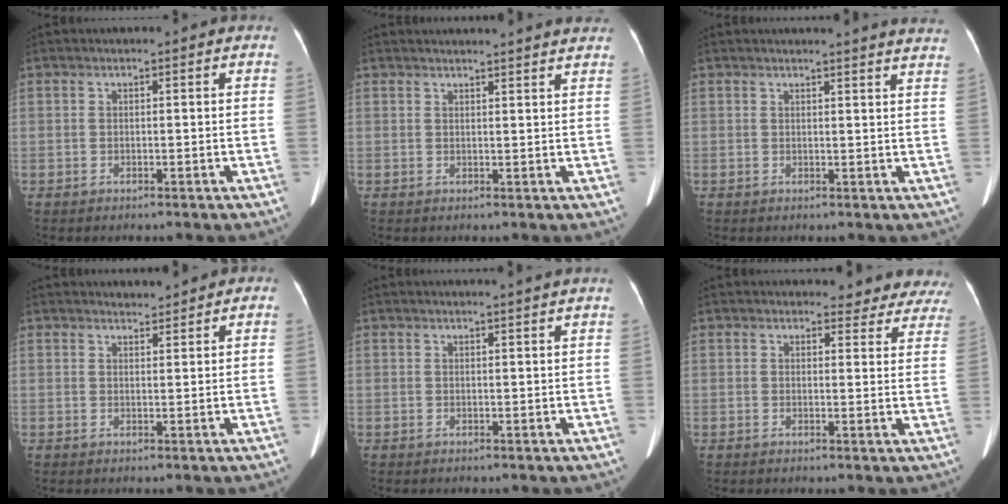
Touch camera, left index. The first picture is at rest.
{"total": 10.1, "force": [9.6, -0.3, 2.9], "torque": [-0.036, 0.004, 0.098]}
{"total": 9.3, "force": [8.9, -0.5, 2.6], "torque": [-0.027, -0.032, 0.076]}
{"total": 1.4, "force": [1.4, 0.3, 0.0], "torque": [-0.004, 0.004, 0.024]}
{"total": 1.5, "force": [1.2, -0.5, 0.6], "torque": [-0.017, -0.005, 0.023]}
{"total": 9.1, "force": [8.5, 3.2, 0.3], "torque": [0.042, -0.019, 0.058]}